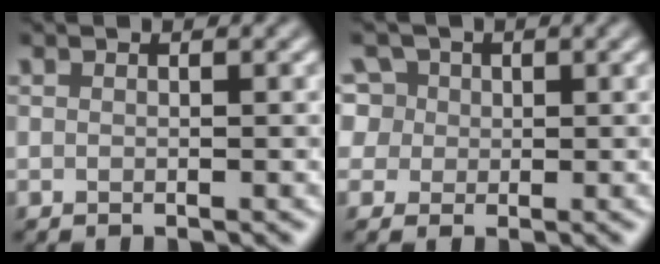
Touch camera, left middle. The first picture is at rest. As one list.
[{"total": 7.8, "force": [3.5, 6.1, 3.3], "torque": [-0.062, 0.034, 0.025]}]